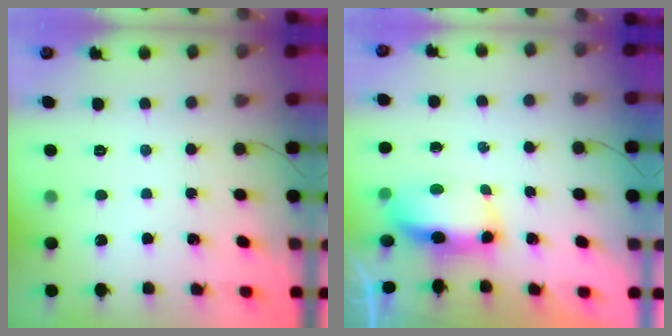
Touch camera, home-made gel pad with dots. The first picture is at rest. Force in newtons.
{"total": 8.1, "press": 7.7, "slide": 2.2}